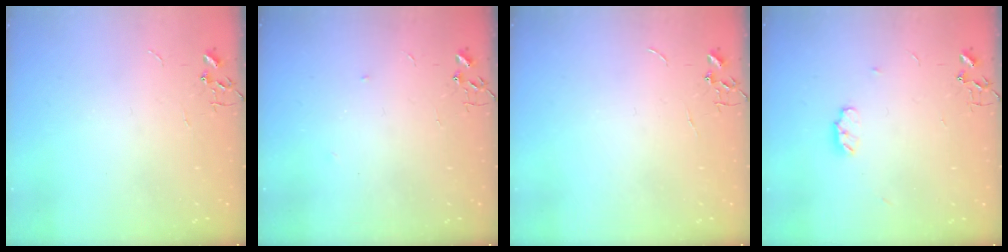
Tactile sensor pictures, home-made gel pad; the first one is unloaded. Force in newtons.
{"total": 3.7, "press": 3.5, "slide": 1.2}
{"total": 0.0}
{"total": 4.8, "press": 4.7, "slide": 0.7}